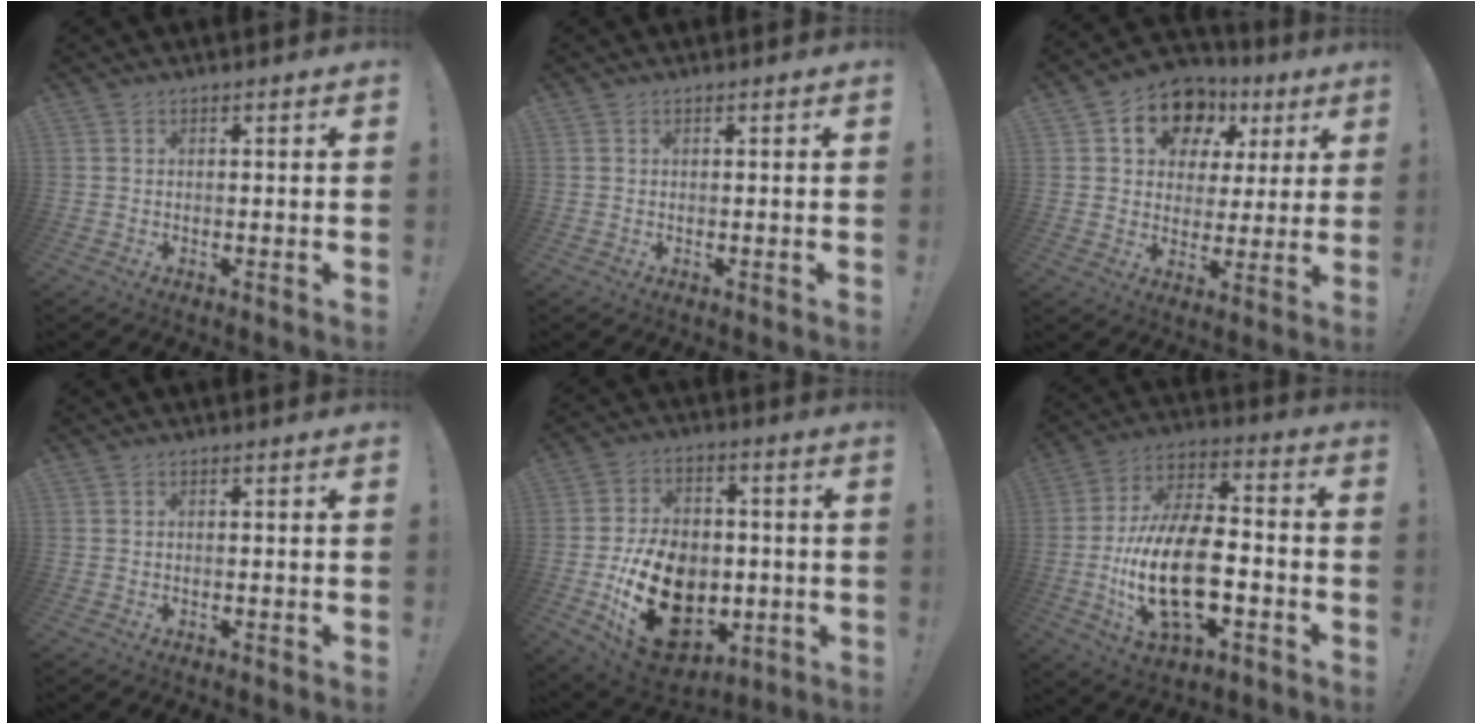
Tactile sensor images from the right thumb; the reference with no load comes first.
{"total": 0.0}
{"total": 12.1, "force": [5.9, 9.2, 5.3], "torque": [-0.084, -0.032, 0.110]}
{"total": 0.0}
{"total": 22.2, "force": [-5.0, 16.1, 14.5], "torque": [-0.232, 0.028, -0.063]}
{"total": 22.5, "force": [-5.5, 11.8, 18.4], "torque": [-0.358, 0.026, -0.088]}